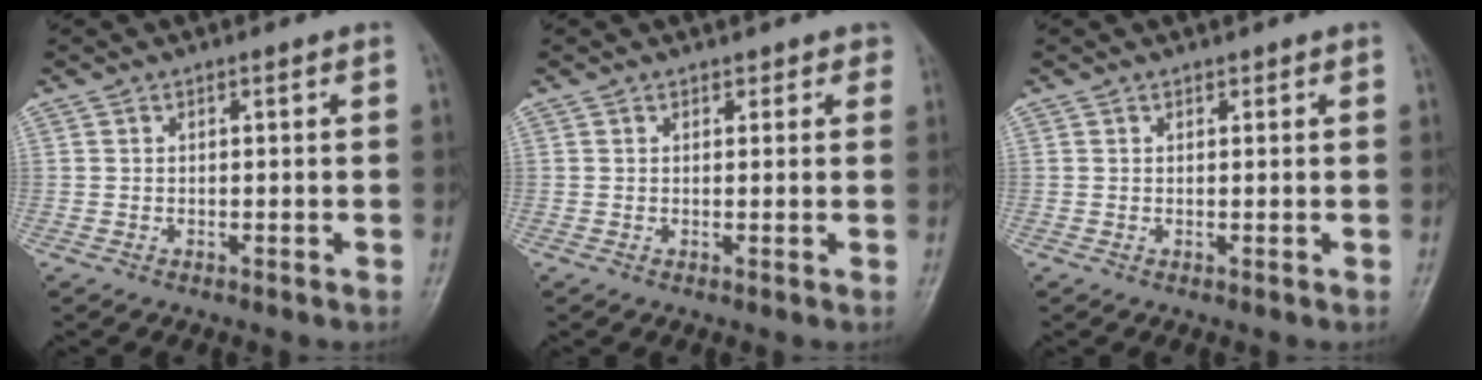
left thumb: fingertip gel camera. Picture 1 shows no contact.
{"total": 1.5, "force": [1.1, 1.1, 0.2], "torque": [0.020, -0.005, 0.007]}
{"total": 0.5, "force": [0.5, 0.3, 0.1], "torque": [0.000, -0.003, 0.006]}